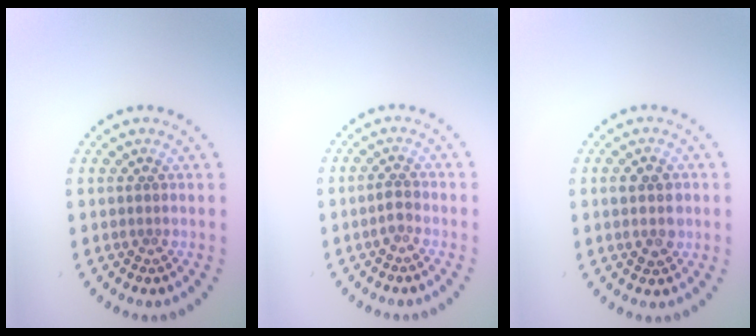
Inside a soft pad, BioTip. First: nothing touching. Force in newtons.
{"total": 1.1, "press": 1.0, "slide": 0.4}
{"total": 2.6, "press": 2.6, "slide": 0.2}